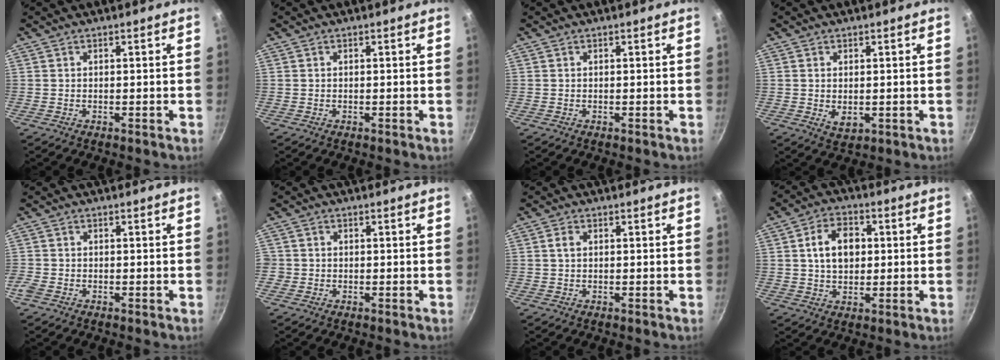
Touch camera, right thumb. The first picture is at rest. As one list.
[{"total": 0.0}, {"total": 0.0}, {"total": 3.3, "force": [0.0, 2.2, 2.5], "torque": [-0.042, -0.009, 0.005]}, {"total": 2.3, "force": [-1.3, 1.7, 1.0], "torque": [-0.027, 0.001, -0.029]}, {"total": 1.7, "force": [-0.4, 1.6, 0.3], "torque": [0.000, 0.006, -0.009]}, {"total": 1.6, "force": [0.3, 1.2, 1.1], "torque": [-0.017, 0.005, 0.005]}, {"total": 9.0, "force": [1.3, 6.4, 6.1], "torque": [-0.082, 0.011, 0.018]}]